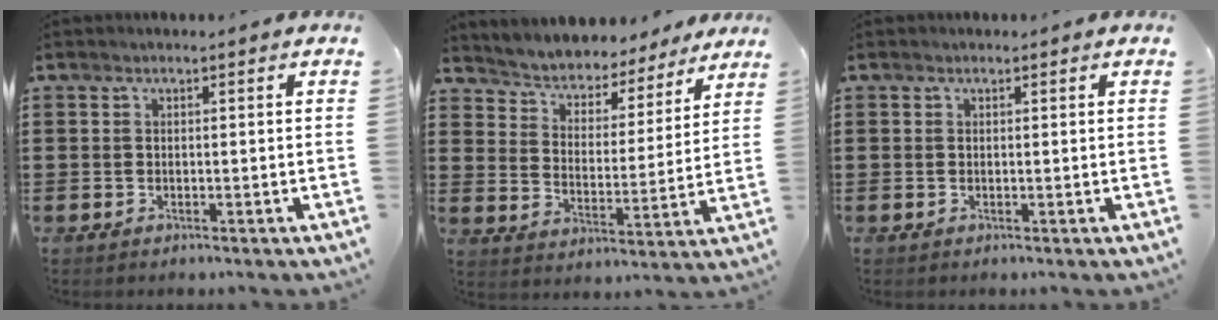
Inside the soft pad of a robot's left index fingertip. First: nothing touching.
{"total": 4.2, "force": [4.1, 0.9, -0.2], "torque": [-0.026, -0.037, 0.065]}
{"total": 0.0}